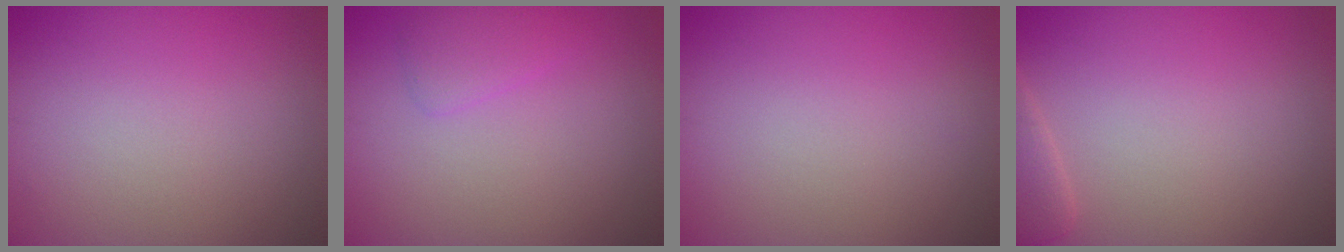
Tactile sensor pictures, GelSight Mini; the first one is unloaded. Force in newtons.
{"total": 1.4, "press": 1.4, "slide": 0.2}
{"total": 0.0}
{"total": 2.2, "press": 2.2, "slide": 0.3}